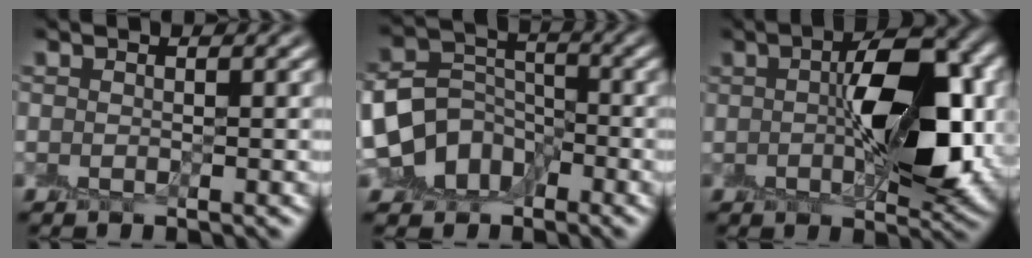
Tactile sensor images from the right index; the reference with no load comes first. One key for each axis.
{"total": 6.1, "fx": -2.7, "fy": 4.8, "fz": 2.7, "tx": -0.047, "ty": 0.000, "tz": -0.056}
{"total": 9.8, "fx": 0.5, "fy": 4.2, "fz": 8.8, "tx": -0.132, "ty": 0.010, "tz": 0.010}